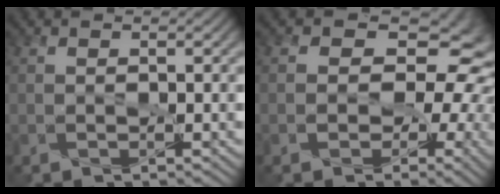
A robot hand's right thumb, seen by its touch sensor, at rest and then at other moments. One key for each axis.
{"total": 14.0, "fx": 0.1, "fy": 10.7, "fz": 8.9, "tx": -0.108, "ty": 0.021, "tz": -0.030}